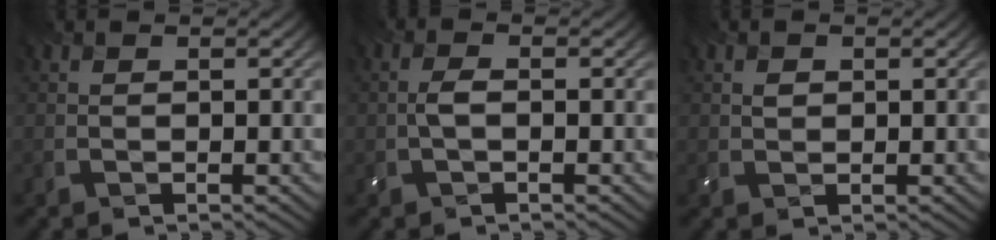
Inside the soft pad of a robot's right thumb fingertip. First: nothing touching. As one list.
[{"total": 1.7, "force": [-0.3, 0.7, 1.5], "torque": [-0.038, 0.006, -0.009]}, {"total": 1.1, "force": [0.3, 0.9, 0.5], "torque": [-0.012, 0.000, 0.006]}]